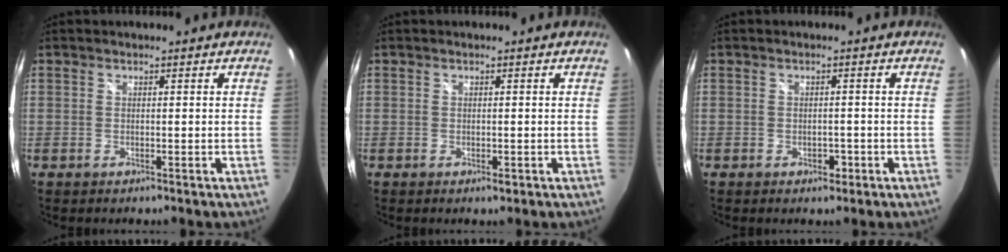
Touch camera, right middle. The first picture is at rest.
{"total": 0.9, "force": [-0.4, 0.5, 0.7], "torque": [-0.010, -0.003, -0.006]}
{"total": 1.9, "force": [-0.9, 1.4, 0.9], "torque": [-0.015, -0.001, -0.010]}